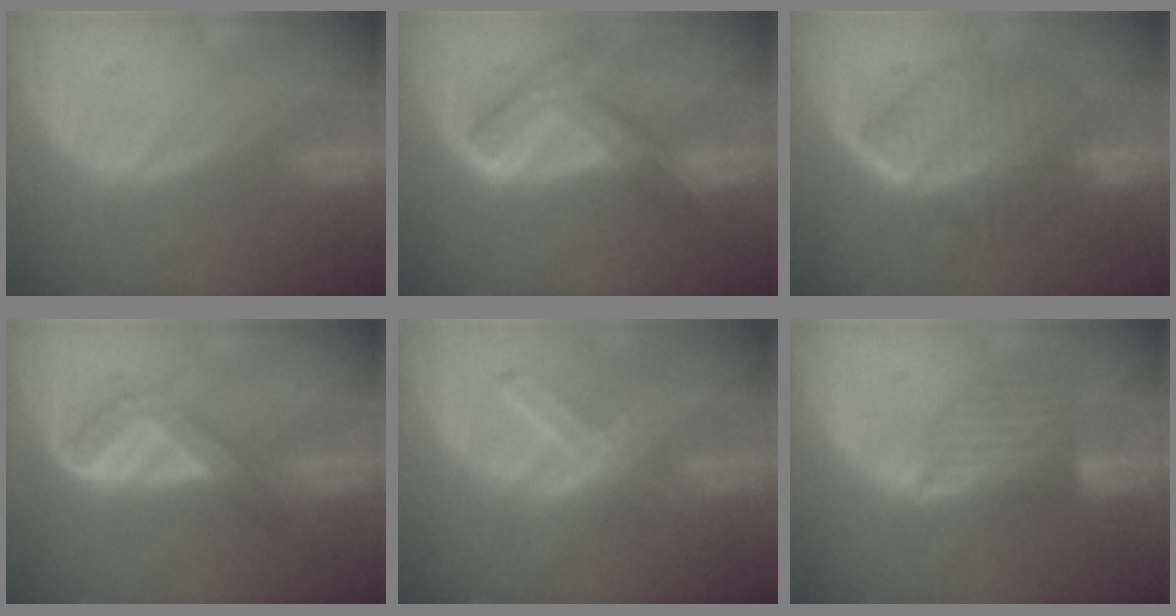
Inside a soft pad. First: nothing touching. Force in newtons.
{"total": 7.8, "press": 6.6, "slide": 4.1}
{"total": 9.1, "press": 9.1, "slide": 0.5}
{"total": 4.8, "press": 4.8, "slide": 0.9}
{"total": 7.0, "press": 6.2, "slide": 3.3}
{"total": 7.2, "press": 6.5, "slide": 3.1}